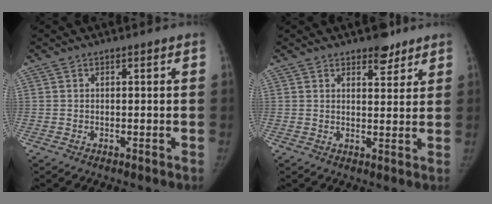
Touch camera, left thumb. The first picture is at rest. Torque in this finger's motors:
{"motor_torque": [0.72, -0.41, 0.92, -0.63, 0.07]}